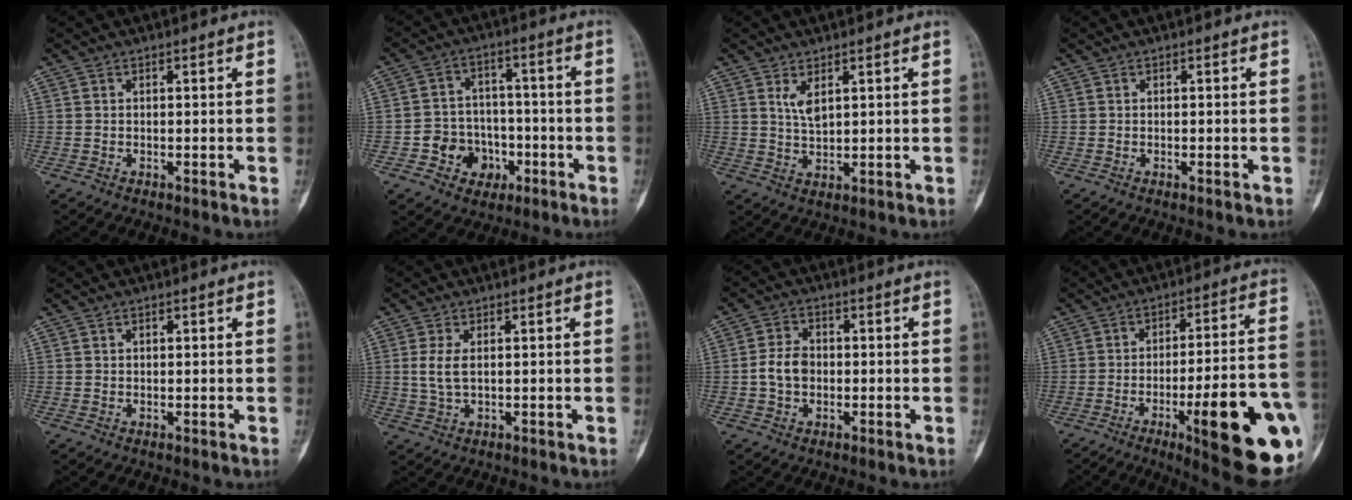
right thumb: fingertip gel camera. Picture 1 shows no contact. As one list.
[{"total": 9.0, "force": [-3.5, 7.7, 3.1], "torque": [-0.006, 0.038, -0.052]}, {"total": 3.3, "force": [1.6, 1.3, 2.6], "torque": [-0.047, -0.014, 0.036]}, {"total": 0.6, "force": [-0.1, 0.2, 0.5], "torque": [-0.005, -0.001, -0.002]}, {"total": 0.6, "force": [0.2, 0.4, 0.3], "torque": [-0.003, 0.000, 0.004]}, {"total": 3.8, "force": [0.5, 1.8, 3.3], "torque": [-0.077, -0.001, 0.012]}, {"total": 5.2, "force": [-0.6, 3.9, 3.4], "torque": [-0.058, 0.013, -0.015]}, {"total": 22.8, "force": [-7.7, 4.8, 21.0], "torque": [-0.235, 0.013, -0.096]}]